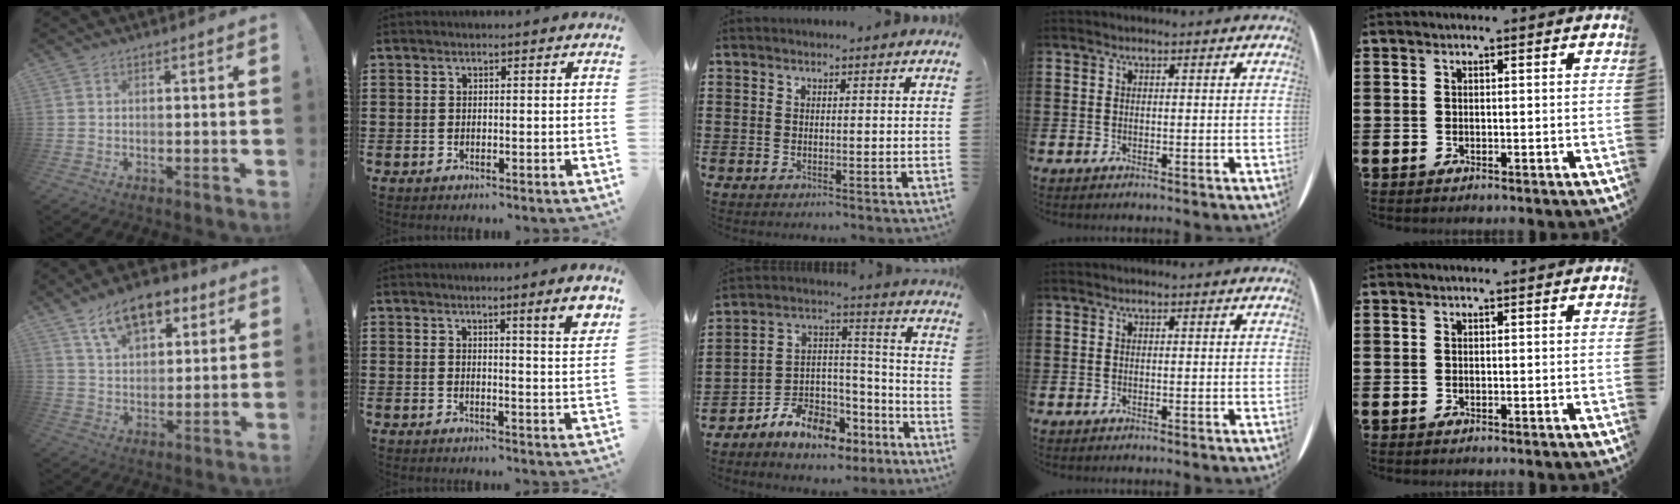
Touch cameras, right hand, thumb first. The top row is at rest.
{"thumb": {"total": 15.0, "force": [9.0, 8.3, 8.6], "torque": [-0.131, -0.041, 0.164]}, "index": {"total": 4.5, "force": [2.8, -0.2, 3.5], "torque": [-0.050, -0.014, 0.041]}, "middle": {"total": 8.5, "force": [-7.1, 4.0, 2.1], "torque": [-0.047, 0.019, -0.132]}}